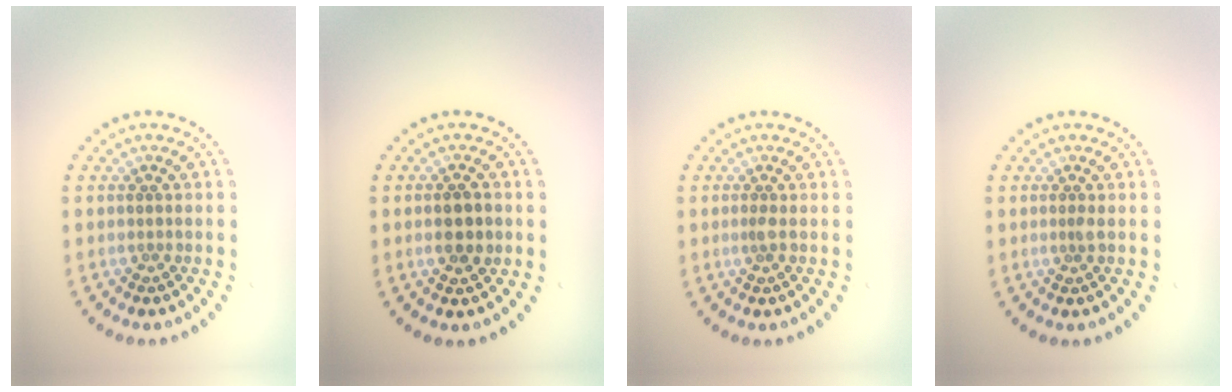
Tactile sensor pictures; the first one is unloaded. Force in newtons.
{"total": 2.5, "press": 2.4, "slide": 0.4}
{"total": 0.8, "press": 0.5, "slide": 0.5}
{"total": 0.6, "press": 0.4, "slide": 0.4}